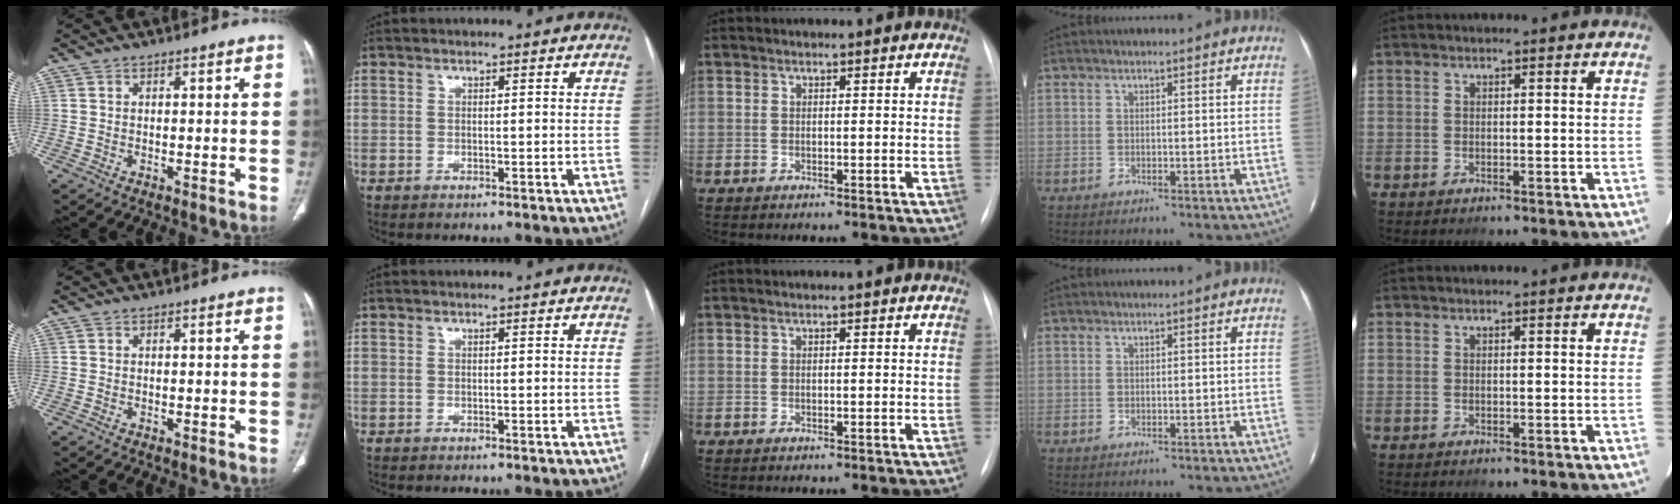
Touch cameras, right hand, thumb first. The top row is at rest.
{}